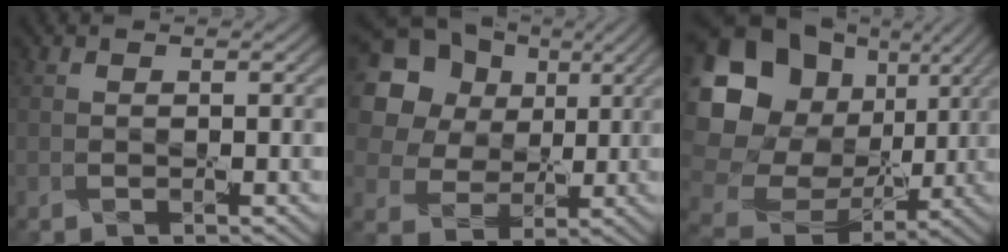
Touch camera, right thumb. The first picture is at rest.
{"total": 20.8, "force": [9.6, 16.8, 7.5], "torque": [-0.242, 0.033, 0.190]}
{"total": 20.3, "force": [5.0, 17.2, 9.6], "torque": [-0.271, 0.014, 0.109]}